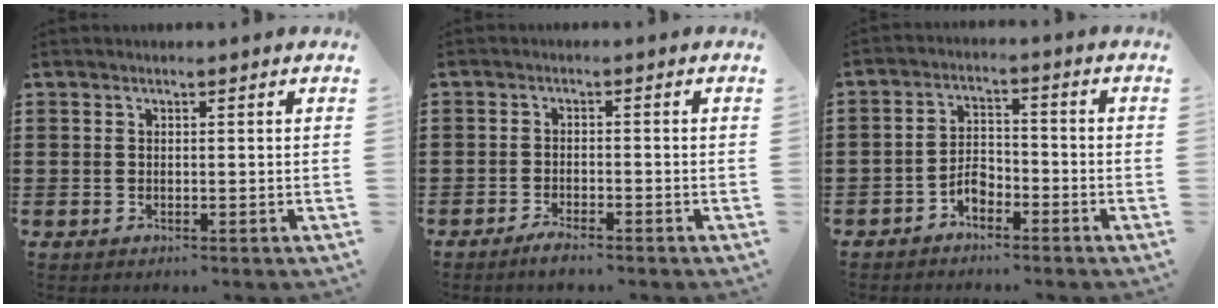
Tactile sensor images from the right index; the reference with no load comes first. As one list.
[{"total": 1.9, "force": [-1.8, 0.0, 0.7], "torque": [-0.015, 0.000, -0.033]}, {"total": 3.7, "force": [-2.4, 2.0, 2.1], "torque": [-0.047, 0.004, -0.050]}]